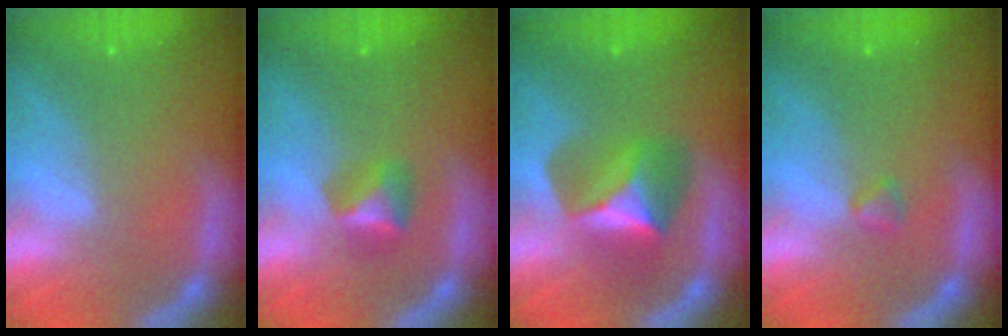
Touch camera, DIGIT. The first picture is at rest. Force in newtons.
{"total": 2.4}
{"total": 5.4}
{"total": 0.9}